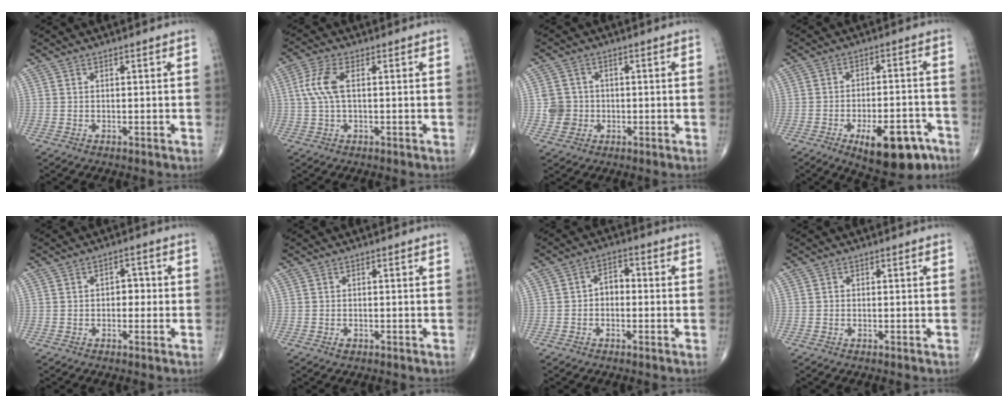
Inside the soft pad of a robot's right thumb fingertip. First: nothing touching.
{"total": 5.9, "force": [0.8, 2.4, 5.3], "torque": [-0.137, 0.014, 0.014]}
{"total": 4.5, "force": [-0.5, 4.3, 1.1], "torque": [0.002, 0.006, -0.010]}
{"total": 13.8, "force": [-7.3, 5.7, 10.2], "torque": [-0.125, 0.035, -0.095]}
{"total": 2.9, "force": [-0.2, 2.0, 2.0], "torque": [-0.007, 0.008, -0.010]}
{"total": 0.8, "force": [-0.4, 0.5, 0.4], "torque": [-0.003, 0.002, -0.007]}
{"total": 4.8, "force": [-0.9, 3.3, 3.4], "torque": [-0.040, 0.026, -0.029]}
{"total": 0.0}